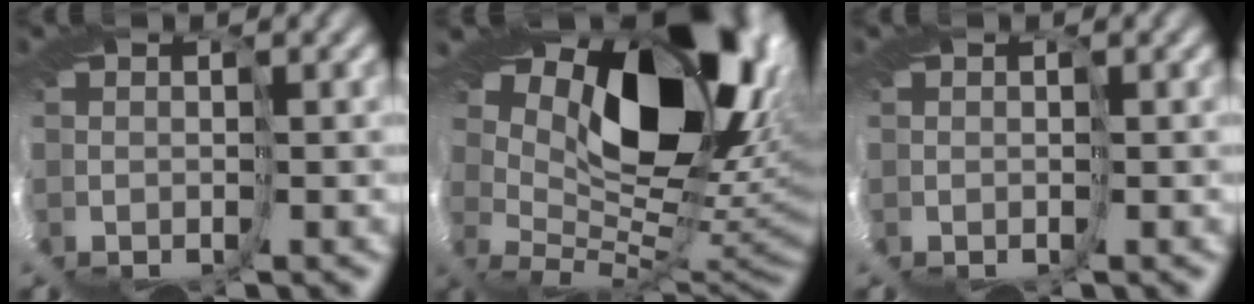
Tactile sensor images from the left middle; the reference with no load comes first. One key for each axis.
{"total": 13.3, "fx": 8.9, "fy": 5.3, "fz": 8.2, "tx": -0.139, "ty": -0.015, "tz": 0.182}
{"total": 0.0}